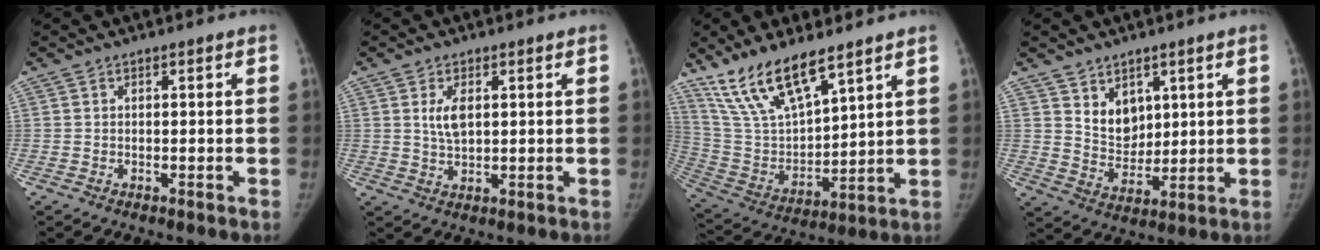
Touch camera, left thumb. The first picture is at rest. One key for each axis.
{"total": 4.2, "fx": 1.3, "fy": 2.1, "fz": 3.4, "tx": -0.057, "ty": -0.010, "tz": 0.030}
{"total": 15.7, "fx": 11.5, "fy": 4.7, "fz": 9.7, "tx": -0.164, "ty": -0.051, "tz": 0.239}
{"total": 6.7, "fx": 3.5, "fy": 4.8, "fz": 3.1, "tx": -0.019, "ty": -0.033, "tz": 0.074}